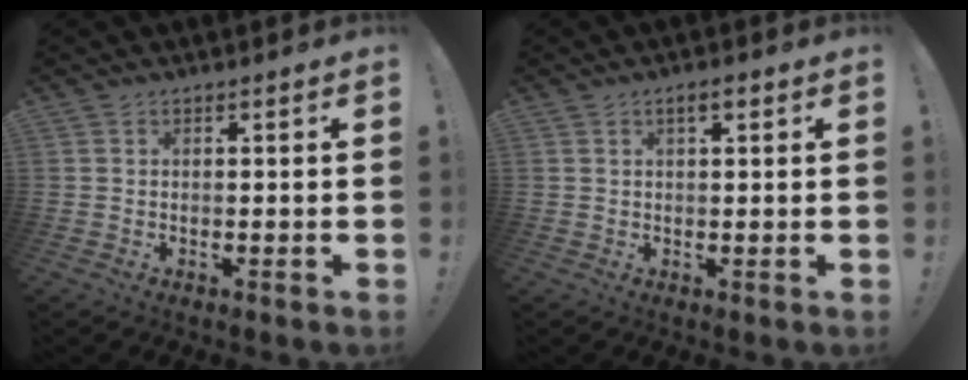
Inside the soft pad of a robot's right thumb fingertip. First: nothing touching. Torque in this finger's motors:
{"motor_torque": [-0.25, 0.41, 0.21, 0.10, 0.02]}